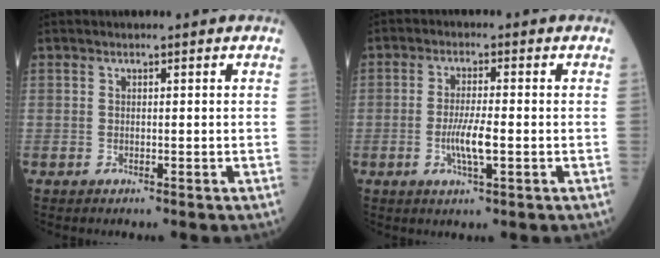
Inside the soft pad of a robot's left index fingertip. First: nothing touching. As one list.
[{"total": 4.9, "force": [-1.2, 0.6, 4.7], "torque": [-0.096, -0.006, -0.022]}]